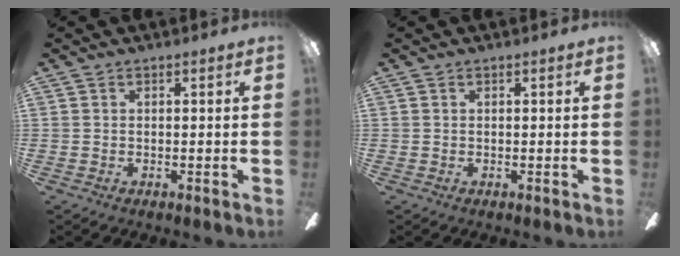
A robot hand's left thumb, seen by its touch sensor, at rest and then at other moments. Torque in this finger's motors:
{"motor_torque": [-0.08, -0.02, -0.10, 0.02, 0.00]}